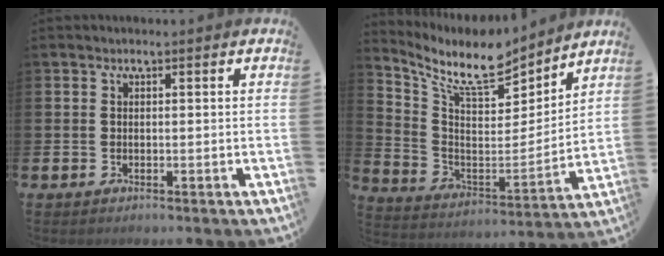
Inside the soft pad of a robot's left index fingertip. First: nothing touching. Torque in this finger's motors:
{"motor_torque": [0.15, -0.76, 0.59, 0.20]}